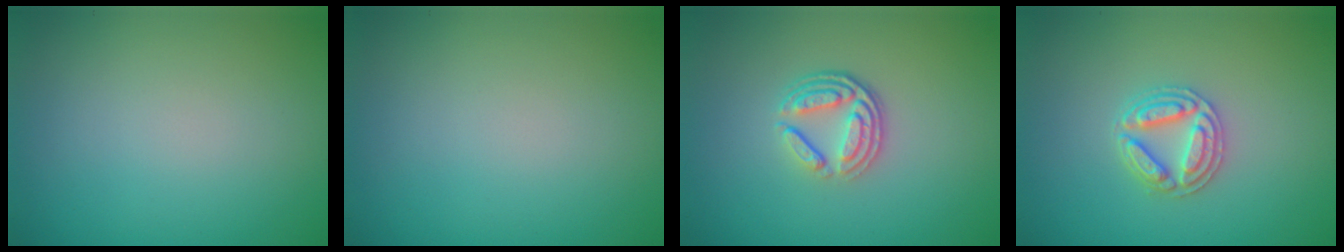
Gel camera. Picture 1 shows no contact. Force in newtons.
{"total": 0.0}
{"total": 3.9, "press": 2.8, "slide": 2.7}
{"total": 2.9, "press": 2.9, "slide": 0.5}